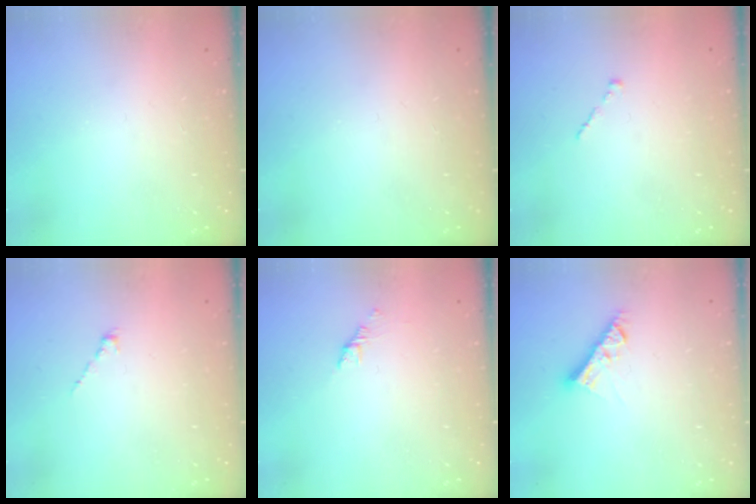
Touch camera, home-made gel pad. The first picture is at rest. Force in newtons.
{"total": 0.0}
{"total": 0.0}
{"total": 0.0}
{"total": 1.1, "press": 1.0, "slide": 0.5}
{"total": 7.7, "press": 7.7, "slide": 0.3}